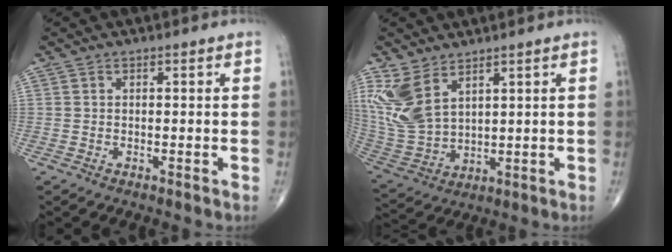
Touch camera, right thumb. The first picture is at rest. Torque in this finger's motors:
{"motor_torque": [0.04, 0.28, 0.92, 0.90, 0.15]}